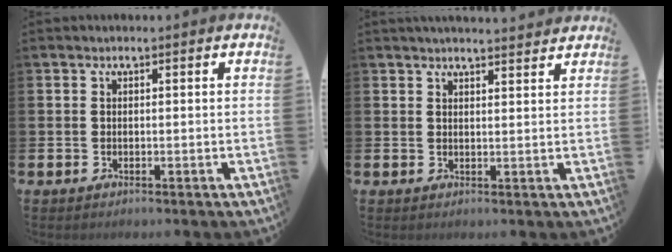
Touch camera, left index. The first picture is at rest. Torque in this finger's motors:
{"motor_torque": [1.05, -1.08, 0.09, 0.03]}